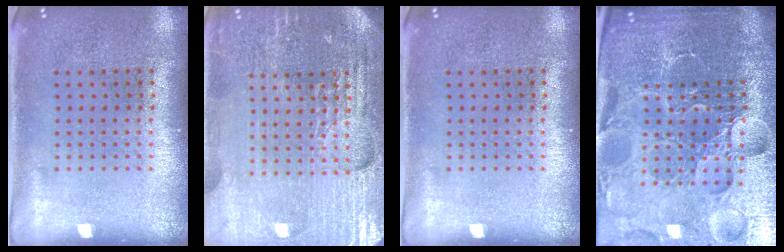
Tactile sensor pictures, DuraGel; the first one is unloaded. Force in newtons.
{"total": 4.9, "press": 4.6, "slide": 1.8}
{"total": 0.0}
{"total": 6.8, "press": 6.0, "slide": 3.2}